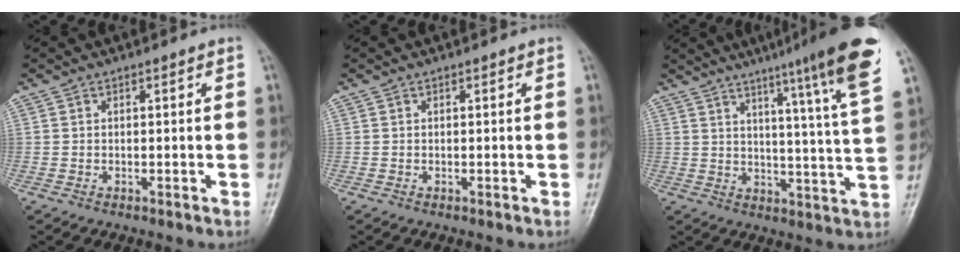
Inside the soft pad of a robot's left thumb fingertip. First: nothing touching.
{"total": 0.0}
{"total": 17.1, "force": [10.8, 0.0, 13.2], "torque": [-0.177, -0.051, 0.132]}